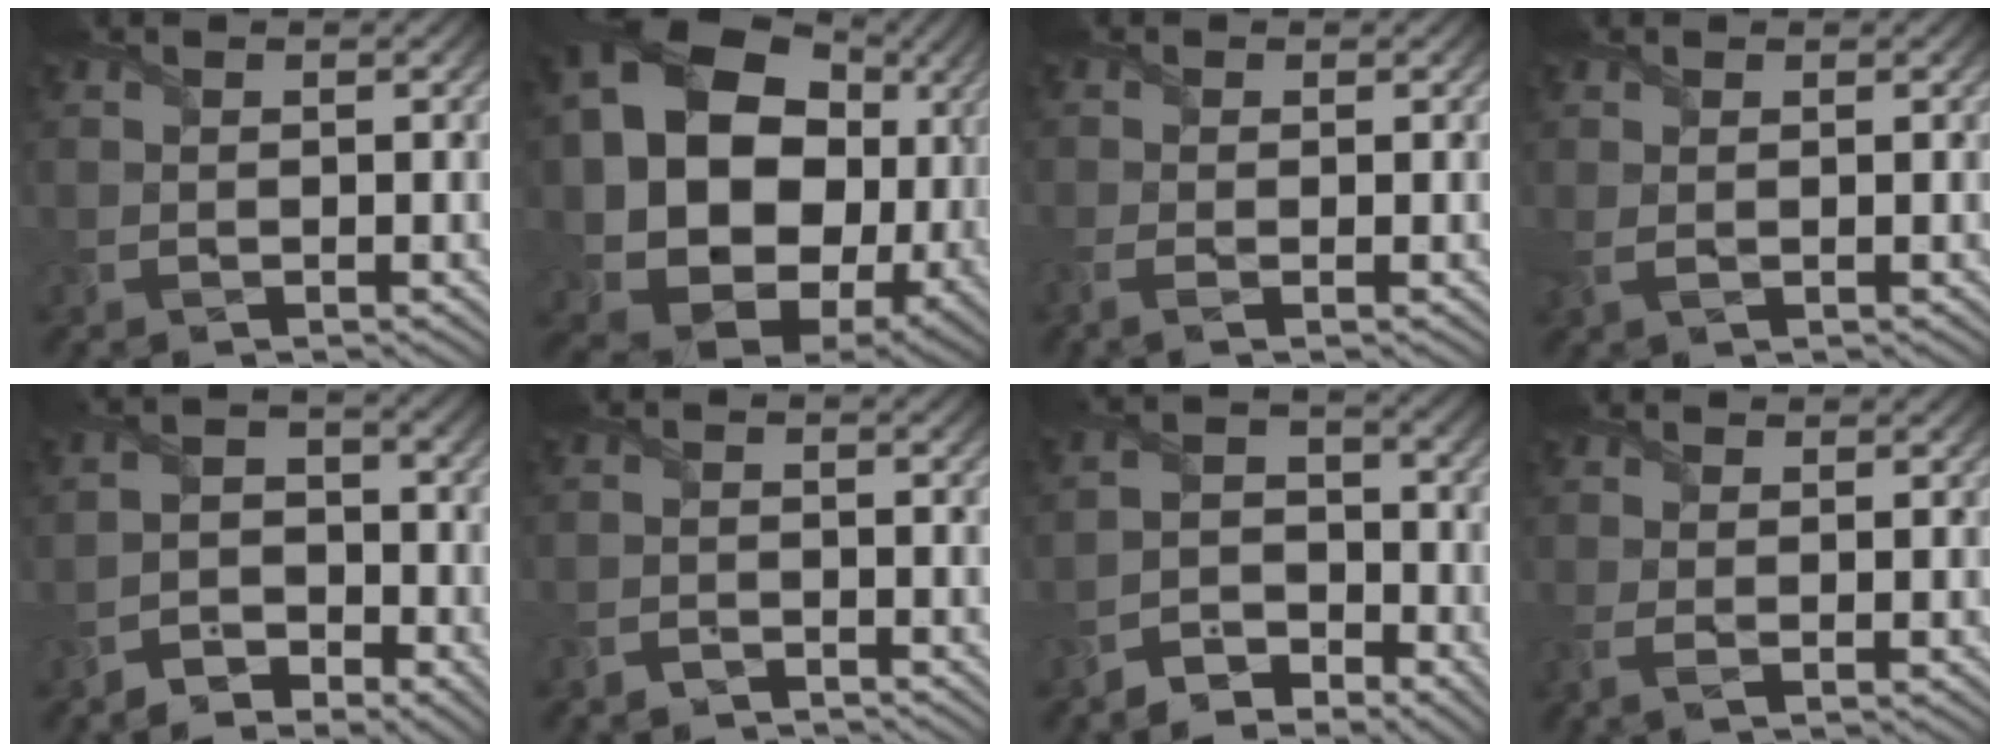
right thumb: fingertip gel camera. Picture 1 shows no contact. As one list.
[{"total": 19.6, "force": [0.6, 15.0, 12.6], "torque": [-0.271, -0.035, 0.052]}, {"total": 1.9, "force": [-0.7, 0.6, 1.7], "torque": [-0.051, -0.004, -0.017]}, {"total": 1.3, "force": [0.2, 0.7, 1.1], "torque": [-0.028, -0.002, 0.005]}, {"total": 4.3, "force": [-3.4, 2.1, 1.6], "torque": [-0.024, 0.006, -0.074]}, {"total": 1.9, "force": [-1.9, 0.0, -0.1], "torque": [0.001, 0.001, -0.045]}, {"total": 5.7, "force": [-4.6, 2.6, 2.1], "torque": [-0.033, 0.003, -0.098]}, {"total": 1.7, "force": [0.0, 0.7, 1.6], "torque": [-0.042, -0.002, 0.000]}]